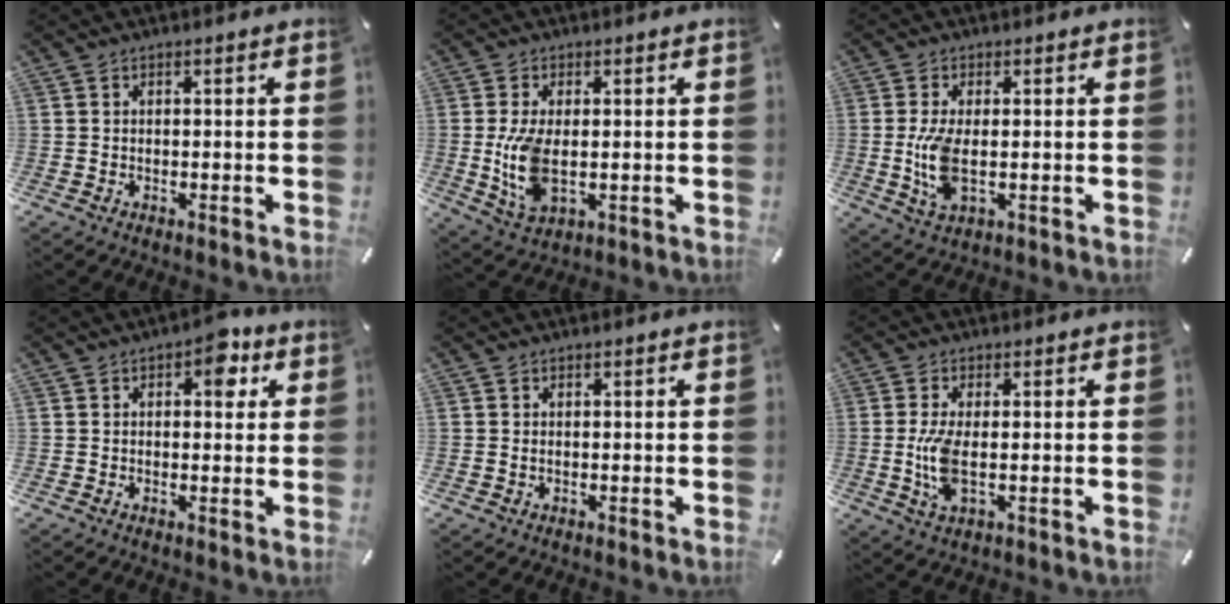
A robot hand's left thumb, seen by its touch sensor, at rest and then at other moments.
{"total": 9.6, "force": [-0.2, 4.9, 8.2], "torque": [-0.187, -0.017, -0.007]}
{"total": 8.2, "force": [-0.3, 3.5, 7.4], "torque": [-0.160, -0.014, -0.011]}
{"total": 6.6, "force": [2.5, 3.8, 4.7], "torque": [-0.045, -0.008, 0.034]}
{"total": 0.0}
{"total": 7.2, "force": [-0.4, 2.6, 6.7], "torque": [-0.160, -0.015, -0.013]}